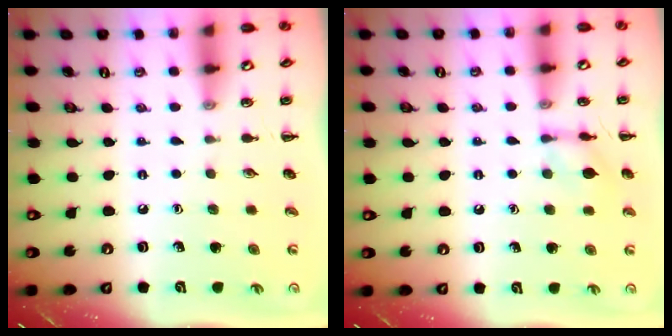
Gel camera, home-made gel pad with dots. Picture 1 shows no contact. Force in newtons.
{"total": 8.1, "press": 8.0, "slide": 0.5}